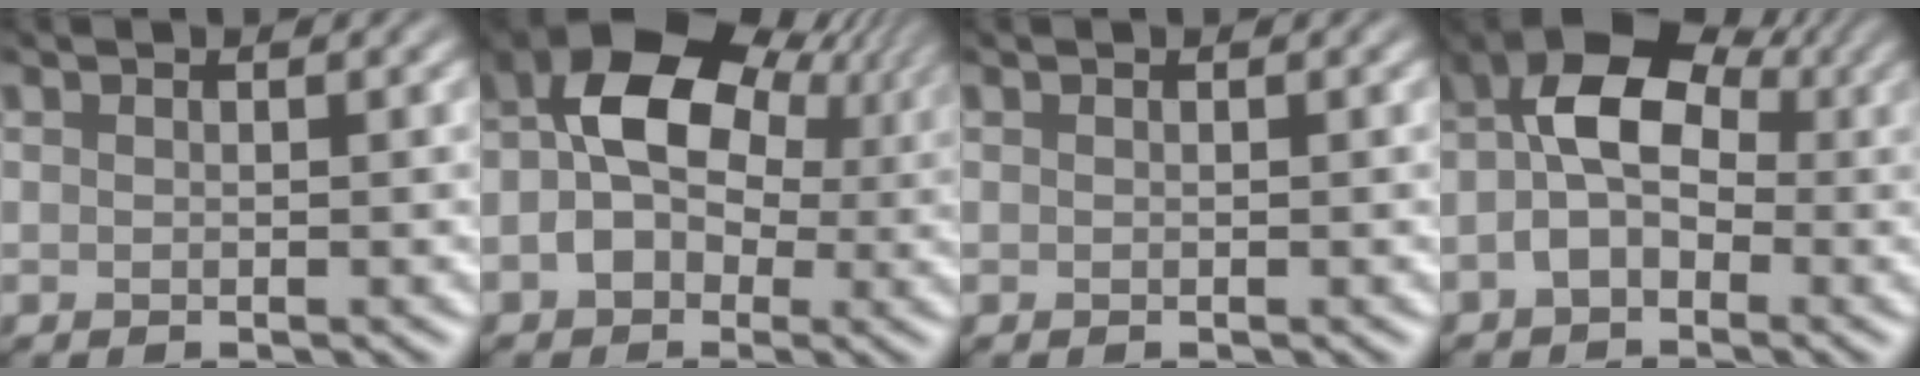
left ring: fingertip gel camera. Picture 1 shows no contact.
{"total": 9.5, "force": [0.0, 7.0, 6.4], "torque": [-0.119, -0.001, 0.005]}
{"total": 0.0}
{"total": 6.0, "force": [-1.4, 4.1, 4.2], "torque": [-0.081, 0.009, -0.025]}